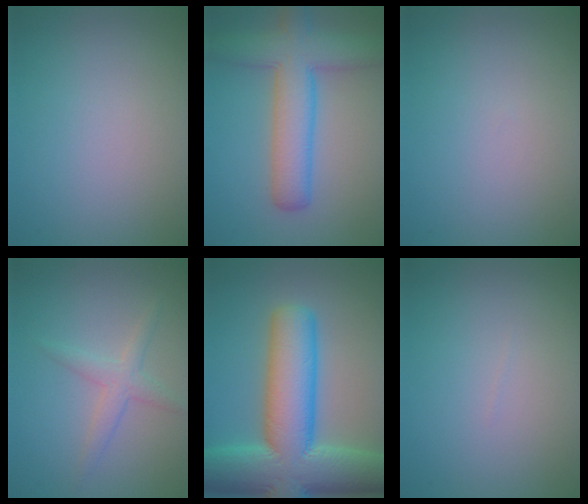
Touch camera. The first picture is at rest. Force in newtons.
{"total": 6.8, "press": 6.8, "slide": 0.4}
{"total": 0.0}
{"total": 2.2, "press": 2.2, "slide": 0.0}
{"total": 13.8, "press": 13.8, "slide": 0.8}
{"total": 0.0}